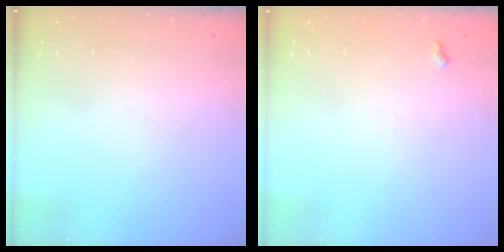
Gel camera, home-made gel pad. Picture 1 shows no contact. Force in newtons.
{"total": 5.2, "press": 5.2, "slide": 0.7}